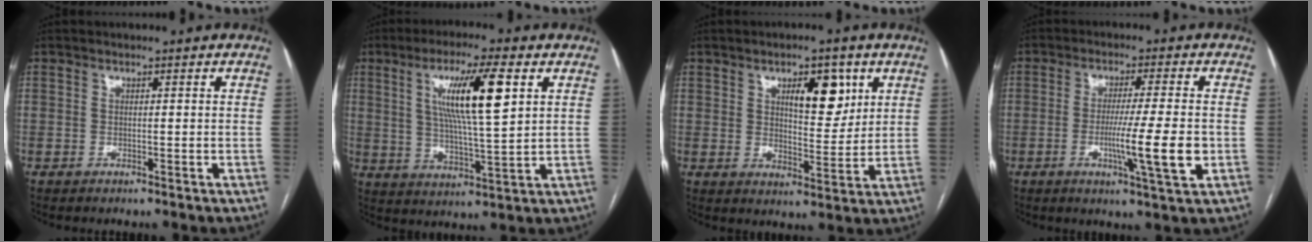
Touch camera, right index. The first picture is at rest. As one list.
[{"total": 12.2, "force": [4.1, 0.7, 11.5], "torque": [-0.205, 0.005, 0.073]}, {"total": 7.9, "force": [3.6, 3.0, 6.3], "torque": [-0.093, 0.000, 0.057]}, {"total": 9.3, "force": [-2.1, -0.7, 9.1], "torque": [-0.151, -0.021, -0.036]}]